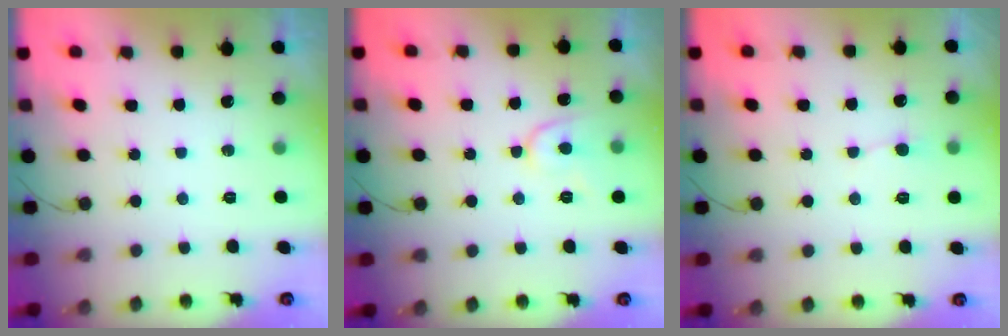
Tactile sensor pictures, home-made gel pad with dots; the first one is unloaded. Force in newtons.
{"total": 8.0, "press": 7.9, "slide": 0.9}
{"total": 3.0, "press": 3.0, "slide": 0.4}